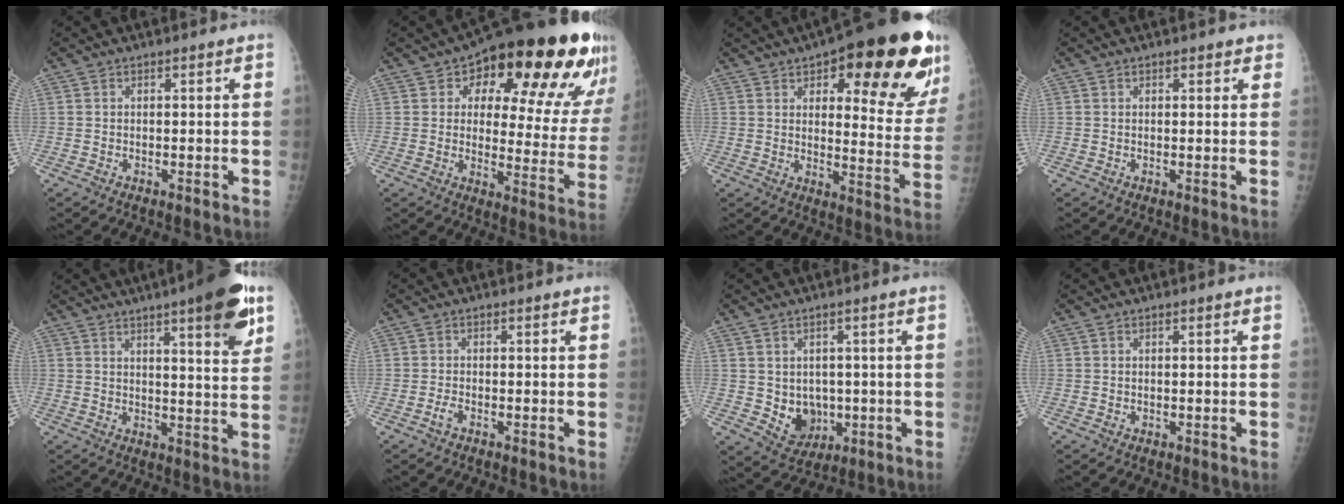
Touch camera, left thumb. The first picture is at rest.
{"total": 25.4, "force": [13.7, 10.6, 18.6], "torque": [-0.207, -0.035, 0.178]}
{"total": 26.1, "force": [14.1, 9.2, 20.0], "torque": [-0.218, -0.044, 0.183]}
{"total": 1.5, "force": [1.1, 0.9, 0.6], "torque": [0.011, -0.003, 0.006]}
{"total": 13.7, "force": [7.6, 2.7, 11.0], "torque": [-0.130, -0.033, 0.100]}
{"total": 1.3, "force": [-0.8, 0.5, 0.9], "torque": [-0.021, 0.001, -0.017]}
{"total": 6.8, "force": [-0.5, 5.7, 3.7], "torque": [-0.025, -0.005, 0.013]}
{"total": 0.0}